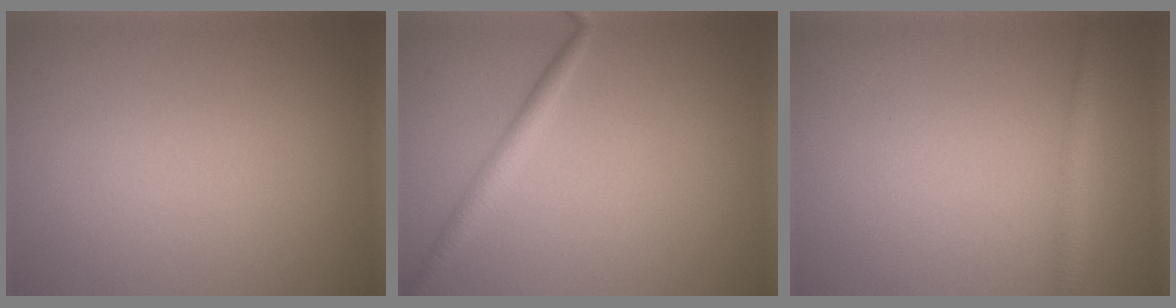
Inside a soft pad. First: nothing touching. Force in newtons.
{"total": 1.8, "press": 1.8, "slide": 0.1}
{"total": 1.6, "press": 1.6, "slide": 0.0}